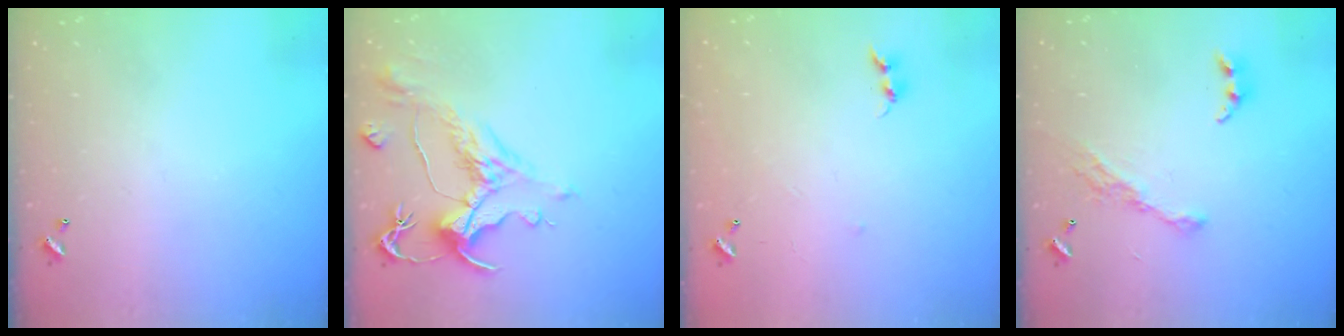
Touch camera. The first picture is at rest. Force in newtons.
{"total": 1.8, "press": 1.1, "slide": 1.4}
{"total": 5.1, "press": 5.0, "slide": 0.7}
{"total": 10.4, "press": 10.3, "slide": 1.2}